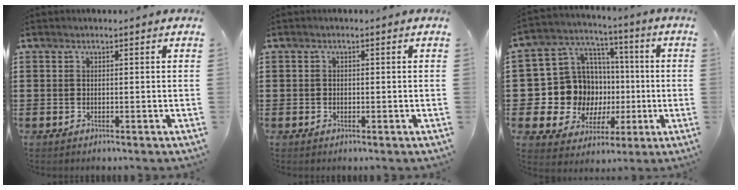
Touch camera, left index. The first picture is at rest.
{"total": 0.6, "force": [0.0, 0.6, 0.0], "torque": [-0.003, 0.004, 0.000]}
{"total": 13.0, "force": [-0.7, 12.3, 4.1], "torque": [-0.120, -0.010, 0.008]}